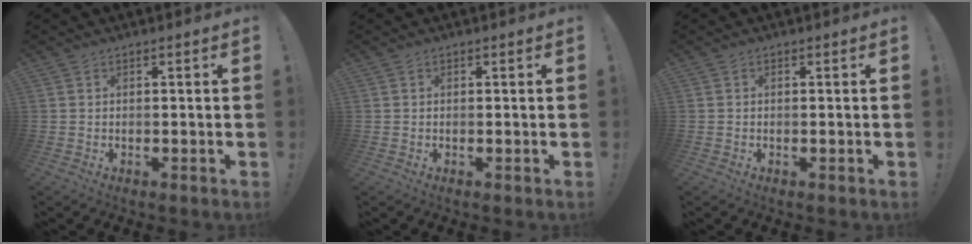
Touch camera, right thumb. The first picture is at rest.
{"total": 0.0}
{"total": 0.0}